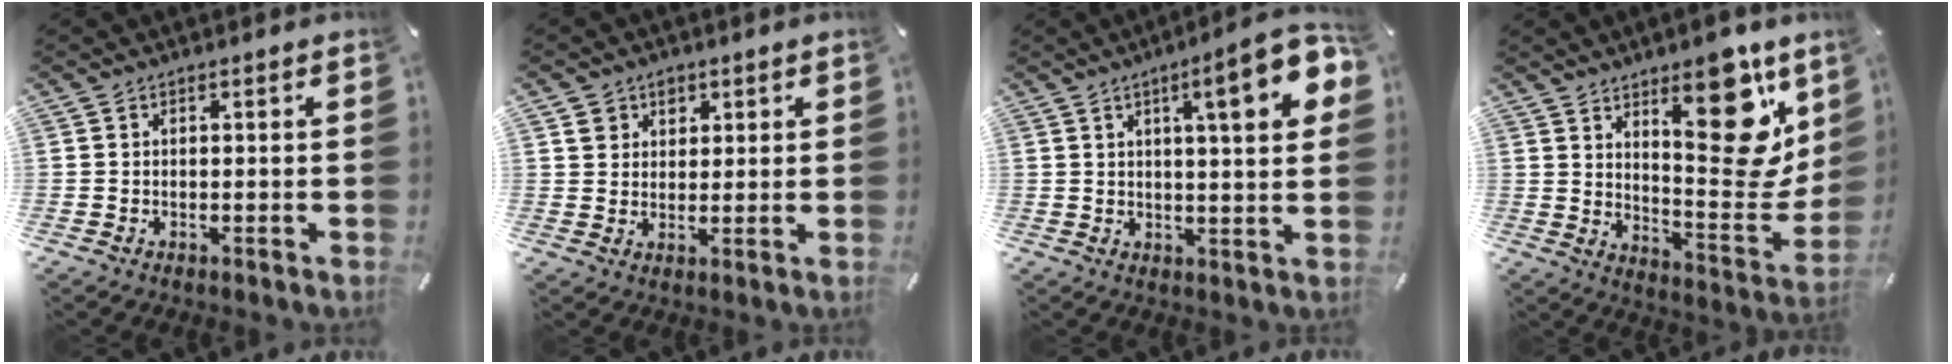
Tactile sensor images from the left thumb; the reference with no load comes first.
{"total": 4.3, "force": [2.0, 3.8, 0.4], "torque": [0.010, -0.004, 0.030]}
{"total": 13.5, "force": [5.7, 3.0, 11.9], "torque": [-0.164, -0.023, 0.081]}
{"total": 18.8, "force": [10.7, 7.7, 13.5], "torque": [-0.149, -0.091, 0.171]}